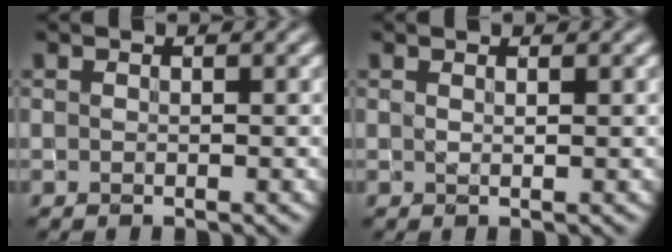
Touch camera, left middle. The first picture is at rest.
{"total": 0.6, "force": [0.3, 0.1, 0.4], "torque": [-0.010, -0.001, 0.006]}